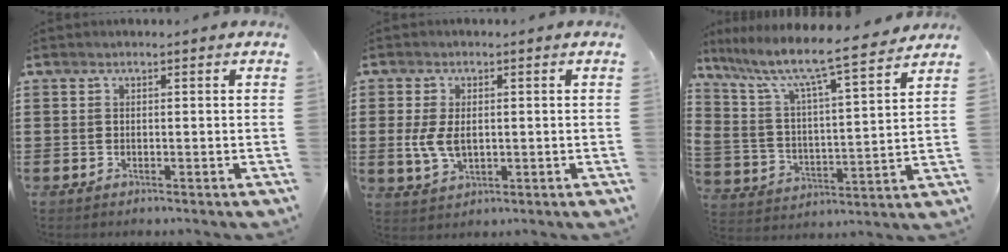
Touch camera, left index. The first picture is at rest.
{"total": 4.8, "force": [0.0, 2.9, 3.9], "torque": [-0.097, 0.000, -0.006]}
{"total": 8.2, "force": [6.5, 1.6, 4.7], "torque": [-0.118, -0.050, 0.105]}